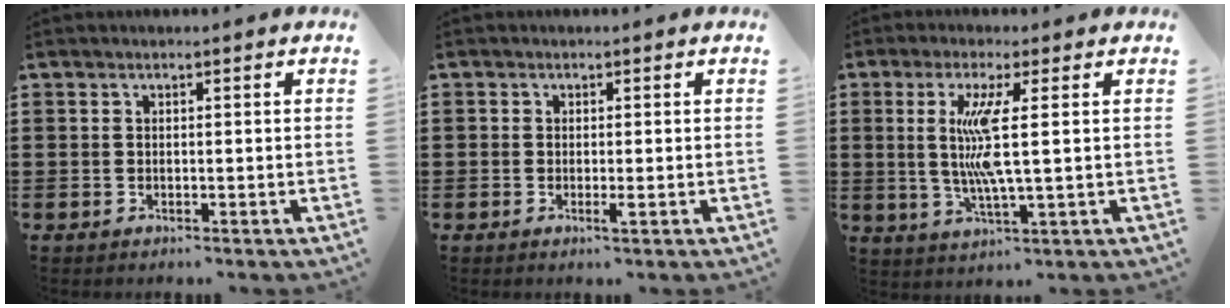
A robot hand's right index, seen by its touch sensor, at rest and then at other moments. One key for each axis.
{"total": 1.1, "fx": -0.4, "fy": 0.2, "fz": 1.0, "tx": -0.019, "ty": -0.004, "tz": -0.005}
{"total": 7.6, "fx": 1.2, "fy": 0.3, "fz": 7.5, "tx": -0.164, "ty": -0.016, "tz": 0.009}